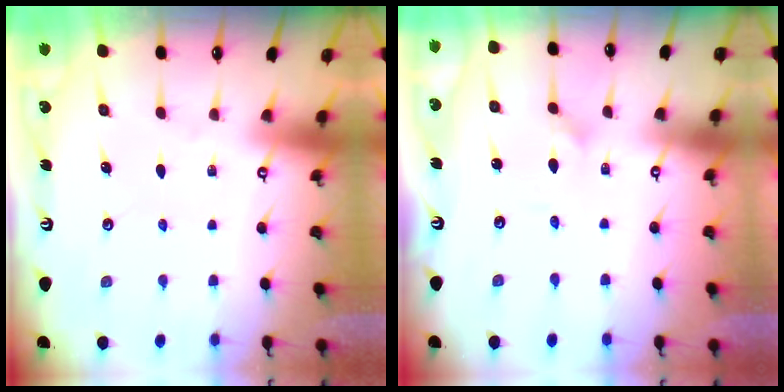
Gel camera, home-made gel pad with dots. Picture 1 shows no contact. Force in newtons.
{"total": 1.3, "press": 1.3, "slide": 0.0}